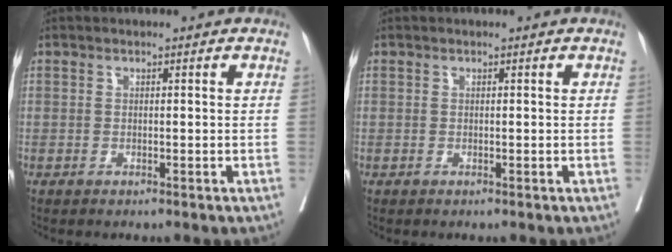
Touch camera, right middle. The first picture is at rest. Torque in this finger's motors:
{"motor_torque": [0.13, -0.16, 0.03, 0.01]}